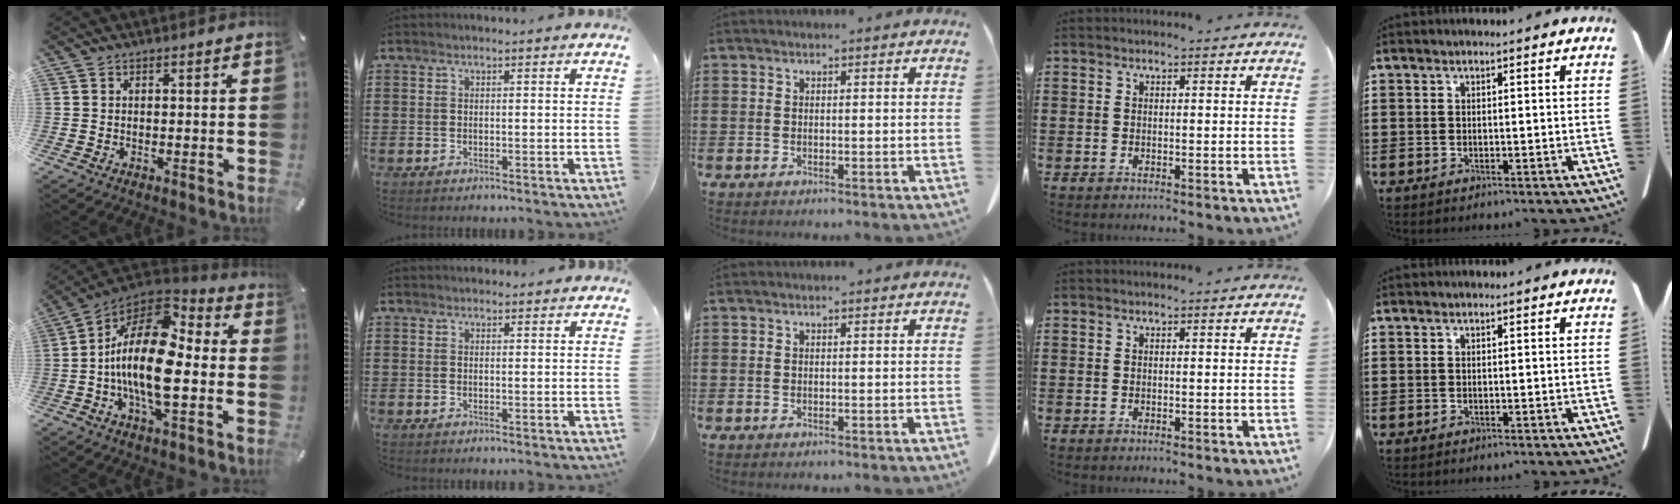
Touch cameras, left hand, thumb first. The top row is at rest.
{"thumb": {"total": 20.5, "force": [-1.4, 9.5, 18.1], "torque": [-0.360, -0.008, -0.029]}, "index": {"total": 0.8, "force": [0.7, 0.1, -0.3], "torque": [0.006, 0.001, 0.014]}}